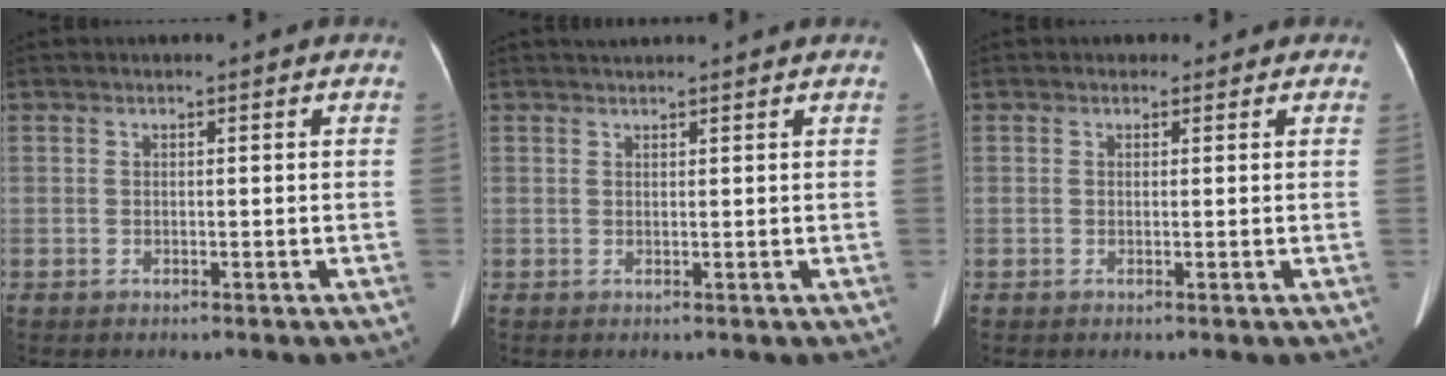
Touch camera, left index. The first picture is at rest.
{"total": 3.9, "force": [3.7, -0.2, 1.4], "torque": [-0.015, 0.029, 0.049]}
{"total": 1.3, "force": [0.8, 1.0, 0.1], "torque": [0.006, 0.004, 0.005]}